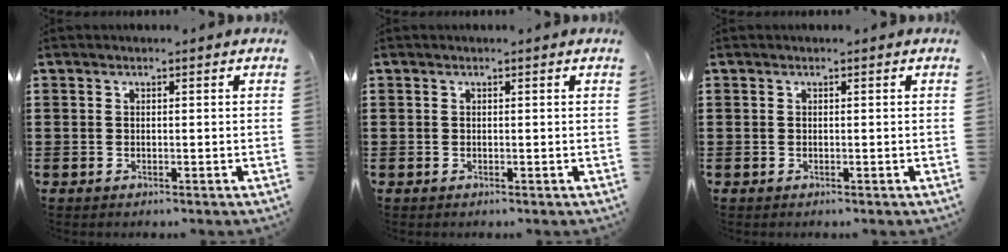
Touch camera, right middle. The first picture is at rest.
{"total": 0.0}
{"total": 0.0}